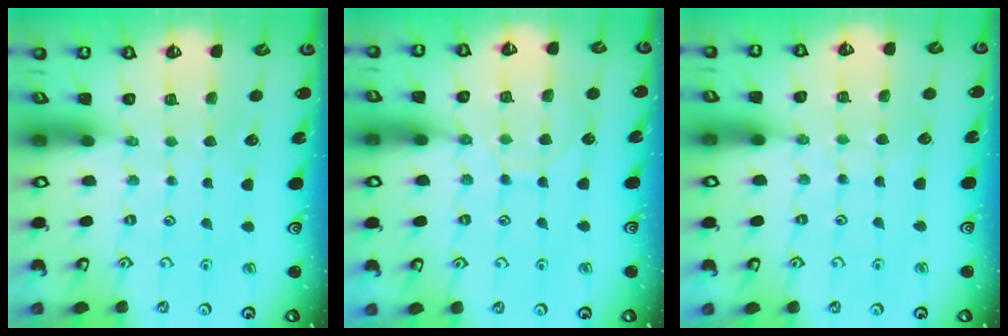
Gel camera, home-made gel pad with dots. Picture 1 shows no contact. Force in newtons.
{"total": 10.3, "press": 10.2, "slide": 1.0}
{"total": 6.2, "press": 6.2, "slide": 0.7}